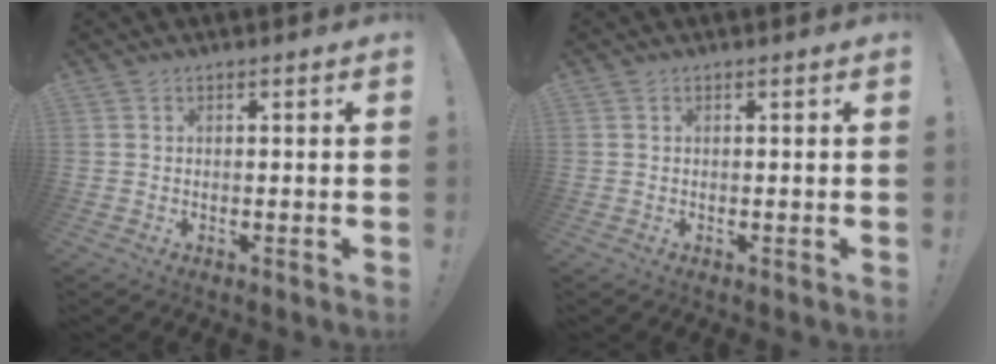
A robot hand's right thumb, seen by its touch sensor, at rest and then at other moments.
{"total": 0.0}